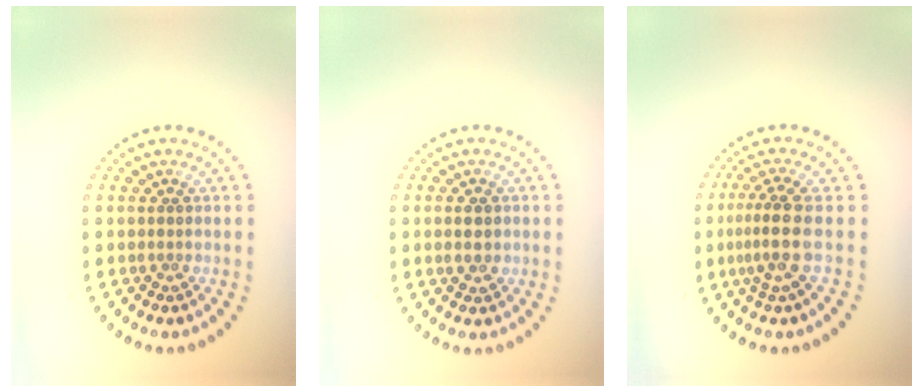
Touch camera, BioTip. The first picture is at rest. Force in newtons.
{"total": 2.2, "press": 2.2, "slide": 0.2}
{"total": 3.2, "press": 2.3, "slide": 2.1}